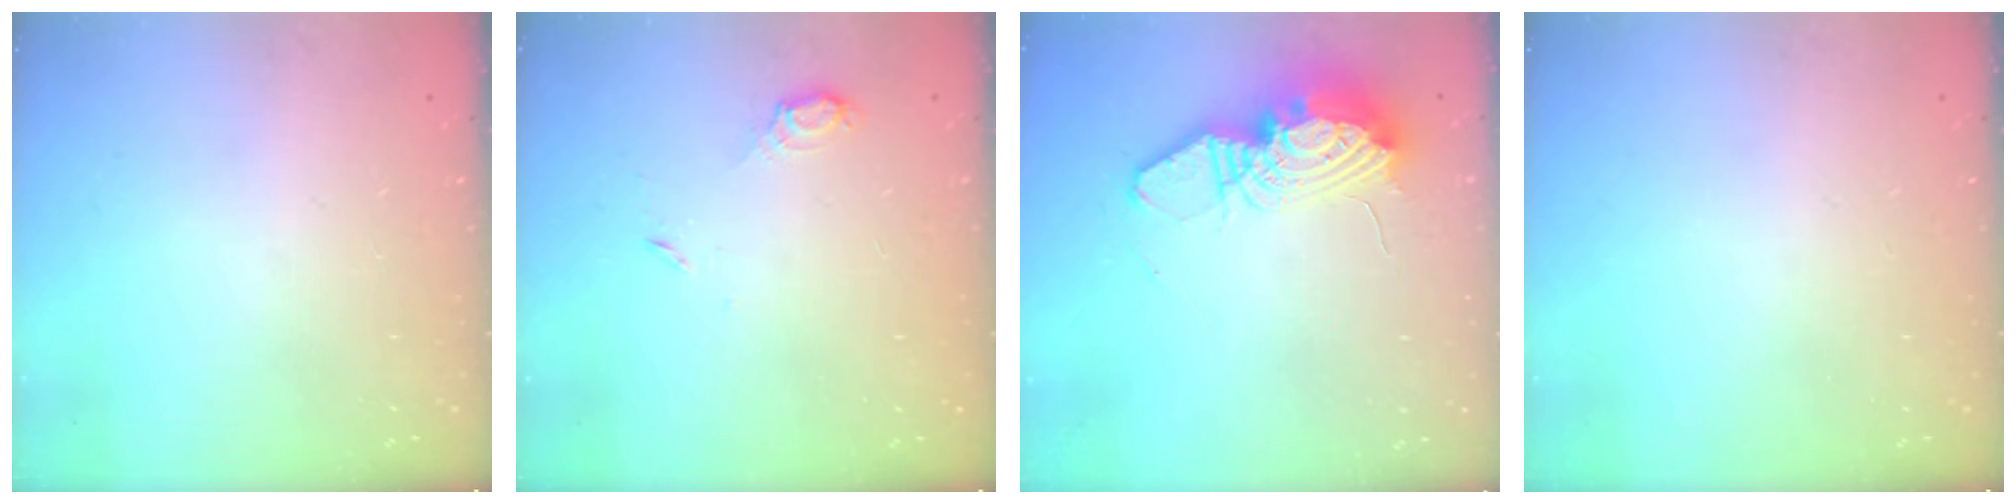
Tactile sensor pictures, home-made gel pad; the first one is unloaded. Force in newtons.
{"total": 5.4, "press": 5.3, "slide": 0.5}
{"total": 14.4, "press": 14.4, "slide": 1.2}
{"total": 0.0}